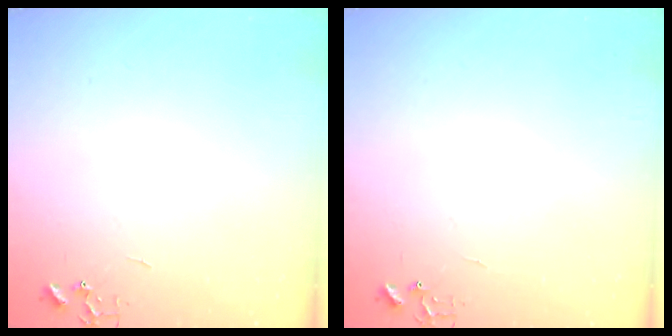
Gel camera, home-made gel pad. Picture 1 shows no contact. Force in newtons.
{"total": 6.4, "press": 6.4, "slide": 0.6}